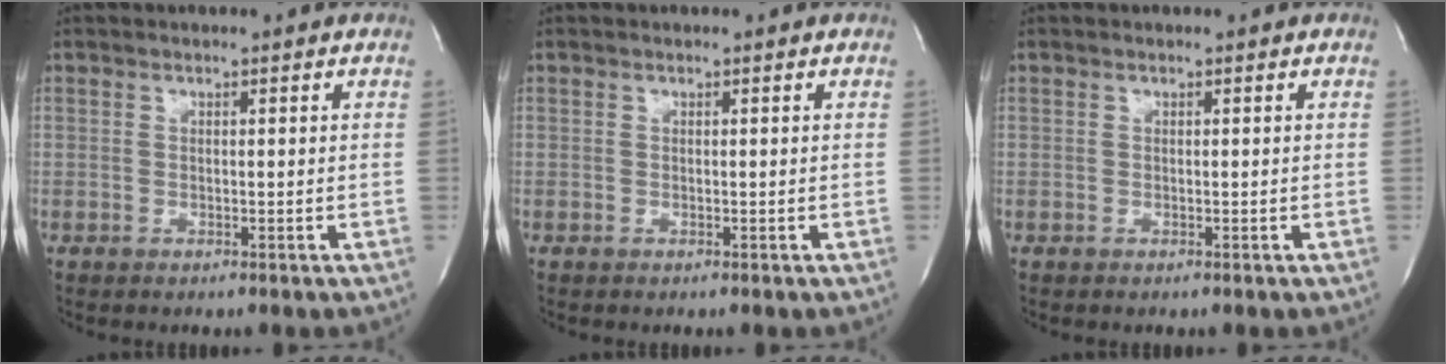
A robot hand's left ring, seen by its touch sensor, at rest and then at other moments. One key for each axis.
{"total": 0.0}
{"total": 0.0}